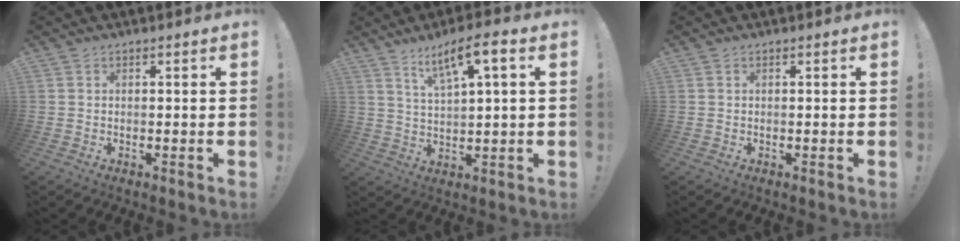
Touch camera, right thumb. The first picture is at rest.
{"total": 8.8, "force": [4.4, 1.7, 7.4], "torque": [-0.121, -0.018, 0.072]}
{"total": 0.0}